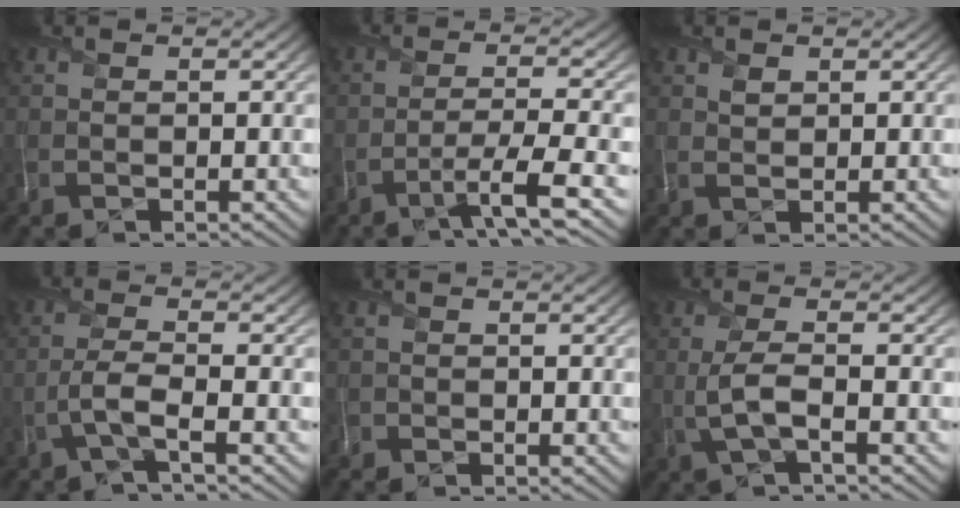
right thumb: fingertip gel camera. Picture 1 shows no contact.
{"total": 6.0, "force": [-3.1, 0.7, 5.1], "torque": [-0.085, 0.010, -0.061]}
{"total": 1.4, "force": [1.2, 0.5, 0.4], "torque": [-0.008, 0.004, 0.024]}
{"total": 3.4, "force": [-1.4, 0.5, 3.1], "torque": [-0.065, 0.011, -0.043]}
{"total": 0.7, "force": [-0.5, 0.4, -0.1], "torque": [0.006, -0.002, -0.014]}
{"total": 3.8, "force": [-0.6, 0.9, 3.6], "torque": [-0.080, 0.010, -0.018]}